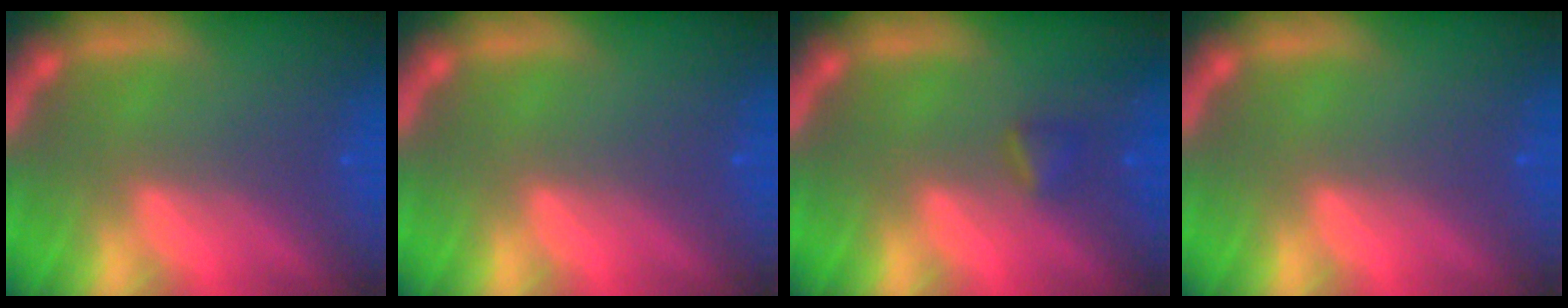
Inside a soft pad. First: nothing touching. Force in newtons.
{"total": 0.0}
{"total": 1.4}
{"total": 0.0}